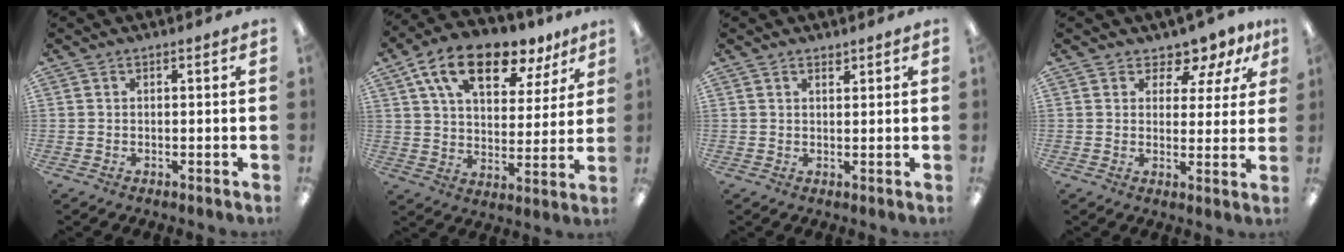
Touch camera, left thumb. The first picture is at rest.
{"total": 15.9, "force": [10.1, 7.8, 9.5], "torque": [-0.159, -0.045, 0.175]}
{"total": 1.3, "force": [1.2, 0.4, 0.2], "torque": [-0.006, -0.002, 0.023]}
{"total": 5.8, "force": [4.8, 3.0, 1.6], "torque": [-0.017, -0.033, 0.083]}